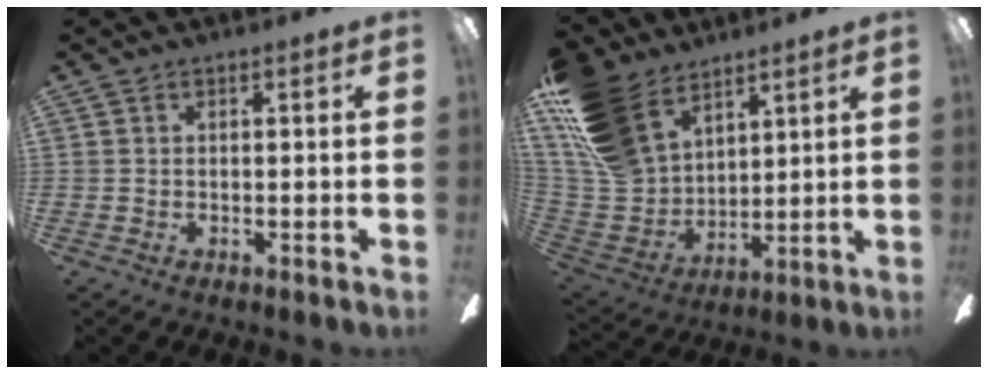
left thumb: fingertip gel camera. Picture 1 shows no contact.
{"total": 20.1, "force": [12.7, 12.1, 10.0], "torque": [-0.242, -0.058, 0.244]}